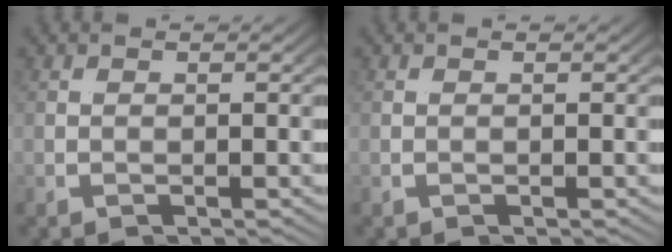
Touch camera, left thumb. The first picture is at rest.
{"total": 0.0}